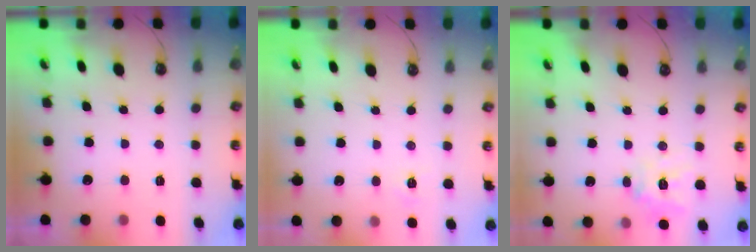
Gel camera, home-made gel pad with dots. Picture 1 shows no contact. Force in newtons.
{"total": 4.4, "press": 4.3, "slide": 0.4}
{"total": 12.2, "press": 12.1, "slide": 1.0}